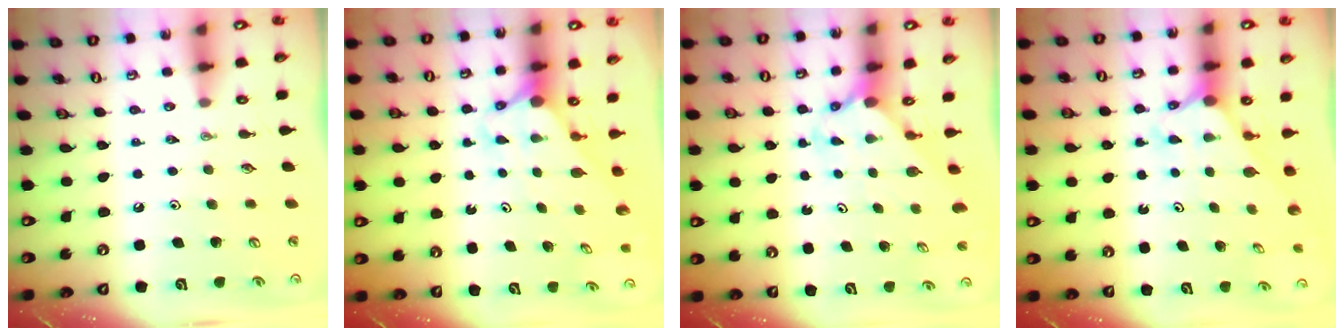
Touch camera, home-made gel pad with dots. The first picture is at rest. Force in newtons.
{"total": 2.7, "press": 2.7, "slide": 0.0}
{"total": 2.4, "press": 2.4, "slide": 0.2}
{"total": 2.2, "press": 2.2, "slide": 0.2}